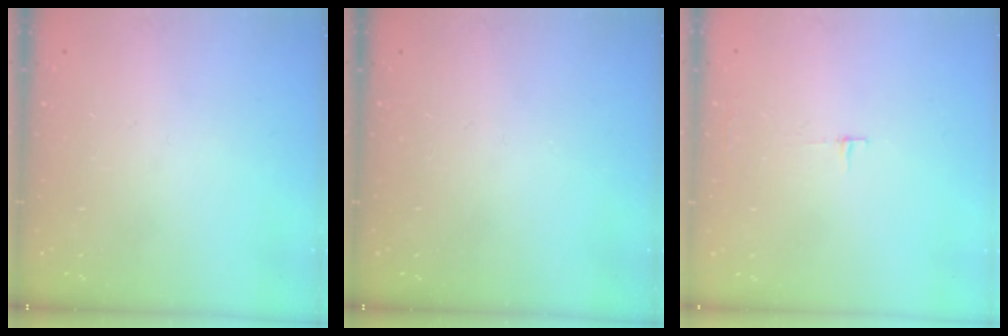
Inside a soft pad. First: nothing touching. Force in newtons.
{"total": 0.0}
{"total": 3.3, "press": 3.3, "slide": 0.4}